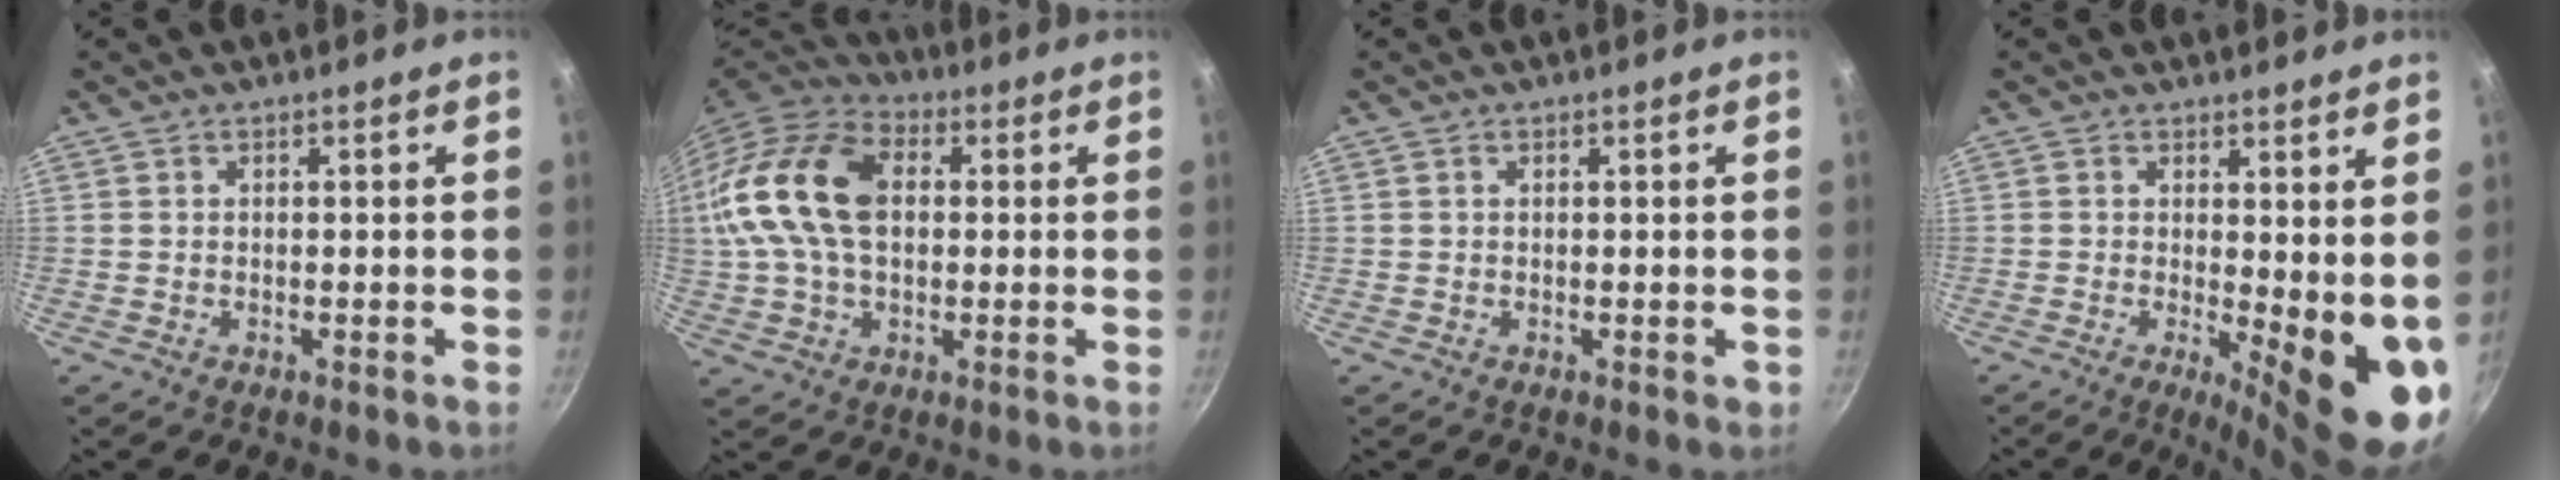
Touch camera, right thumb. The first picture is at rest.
{"total": 20.8, "force": [2.5, 13.6, 15.5], "torque": [-0.306, 0.033, 0.032]}
{"total": 0.8, "force": [0.3, 0.5, 0.5], "torque": [-0.001, 0.002, 0.004]}
{"total": 11.2, "force": [0.2, 3.8, 10.5], "torque": [-0.114, -0.025, 0.009]}